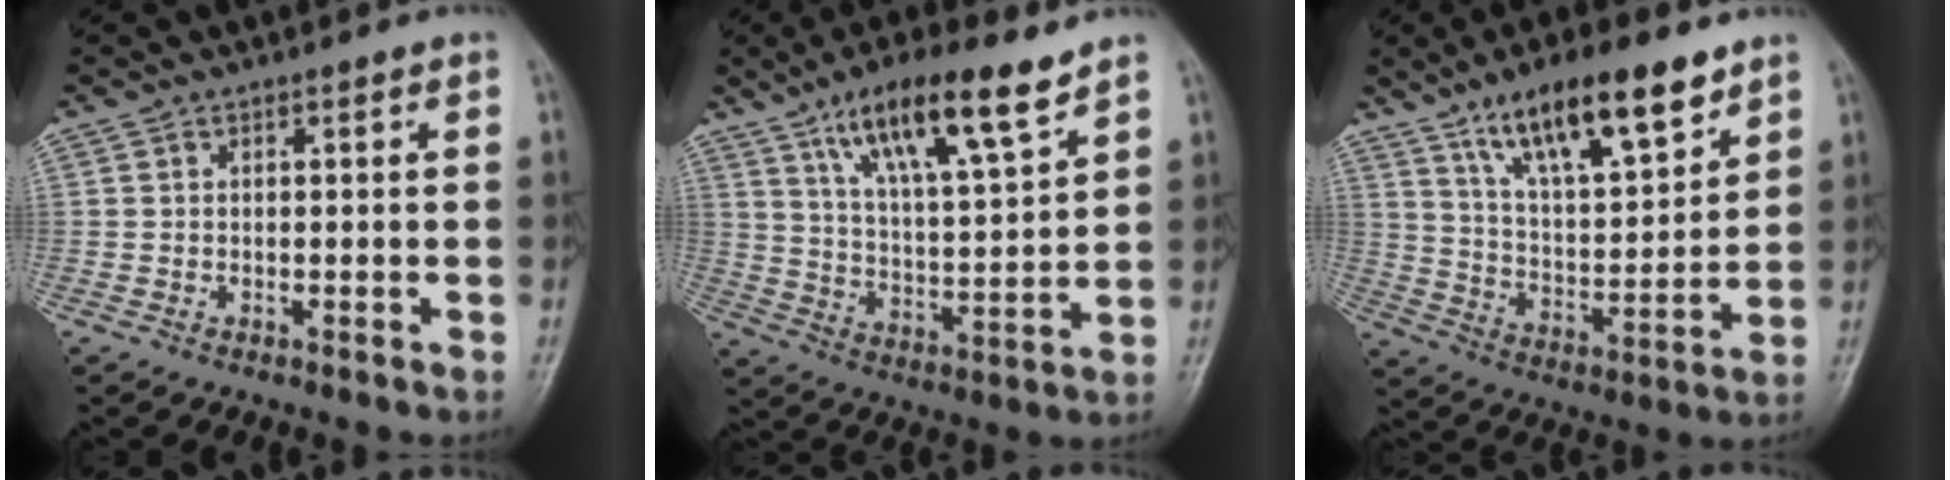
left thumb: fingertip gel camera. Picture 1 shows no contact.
{"total": 15.6, "force": [9.8, 3.5, 11.6], "torque": [-0.188, -0.042, 0.178]}
{"total": 17.5, "force": [11.1, 5.5, 12.4], "torque": [-0.181, -0.047, 0.200]}